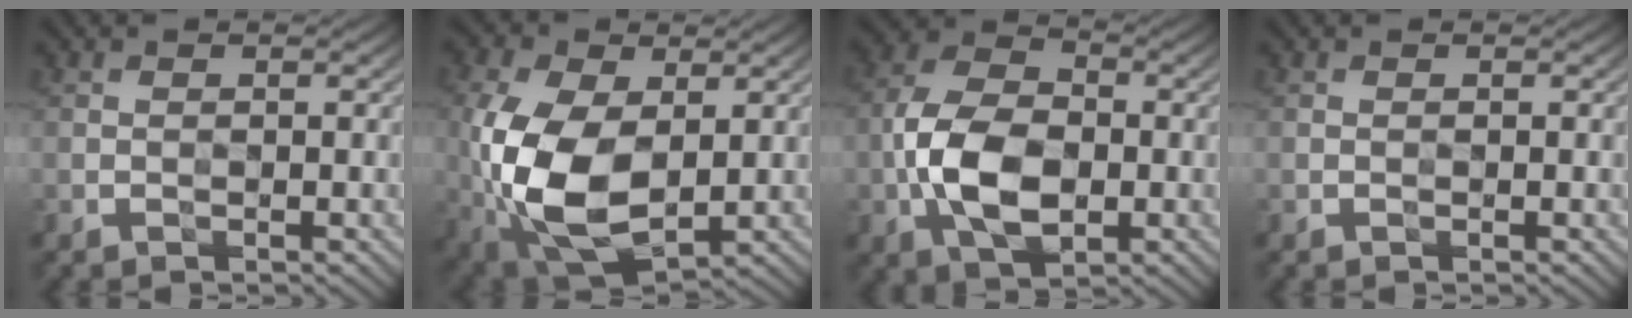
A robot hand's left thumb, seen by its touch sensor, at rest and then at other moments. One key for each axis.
{"total": 13.9, "fx": -1.0, "fy": 8.2, "fz": 11.1, "tx": -0.280, "ty": -0.012, "tz": -0.018}
{"total": 10.5, "fx": -2.3, "fy": 6.4, "fz": 8.0, "tx": -0.180, "ty": -0.001, "tz": -0.048}
{"total": 0.0}